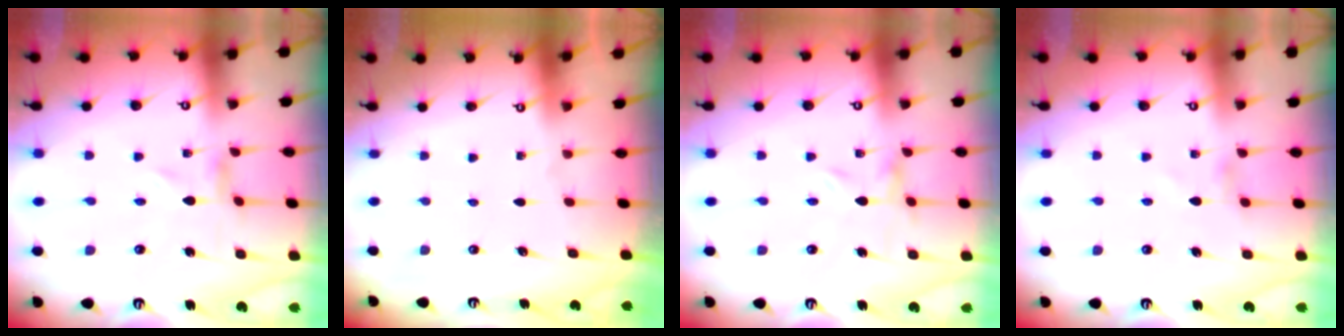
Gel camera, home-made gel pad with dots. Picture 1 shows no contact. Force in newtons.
{"total": 0.0}
{"total": 0.0}
{"total": 0.0}